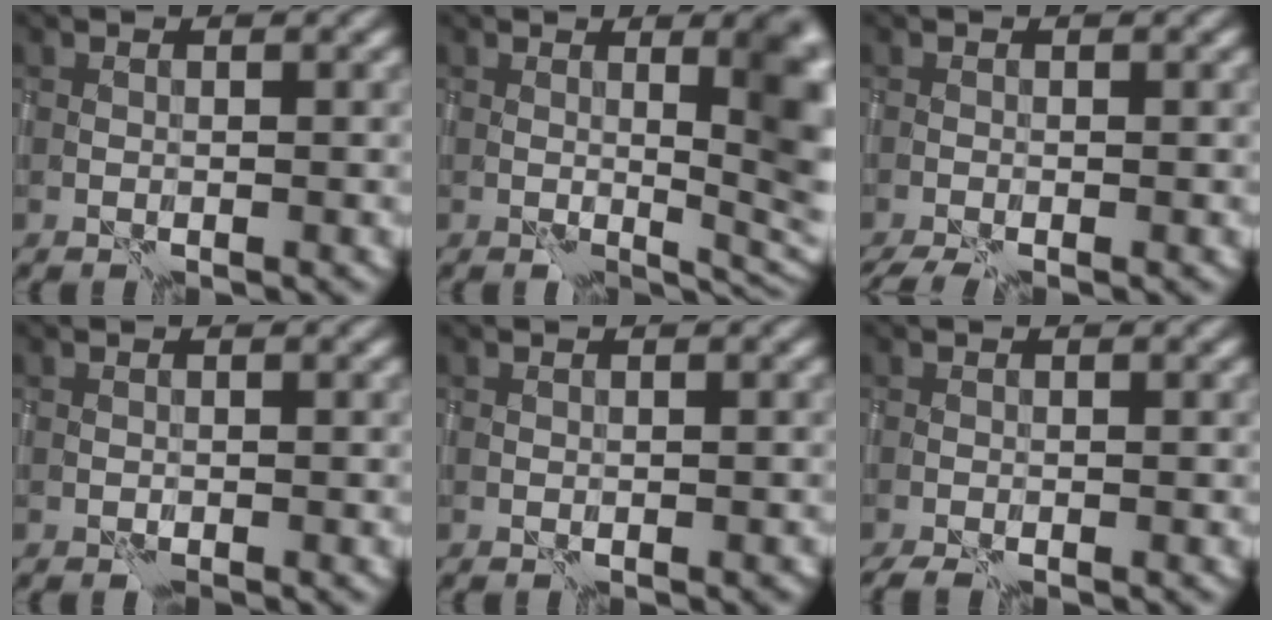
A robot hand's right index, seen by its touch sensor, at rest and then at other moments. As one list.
[{"total": 9.2, "force": [1.0, 3.0, 8.7], "torque": [-0.084, 0.004, 0.020]}, {"total": 2.6, "force": [-1.8, 0.7, 1.7], "torque": [-0.029, -0.007, -0.029]}, {"total": 0.0}, {"total": 0.6, "force": [-0.3, 0.4, 0.3], "torque": [-0.004, -0.002, 0.000]}, {"total": 2.3, "force": [-1.7, 0.7, 1.4], "torque": [-0.030, -0.006, -0.024]}]